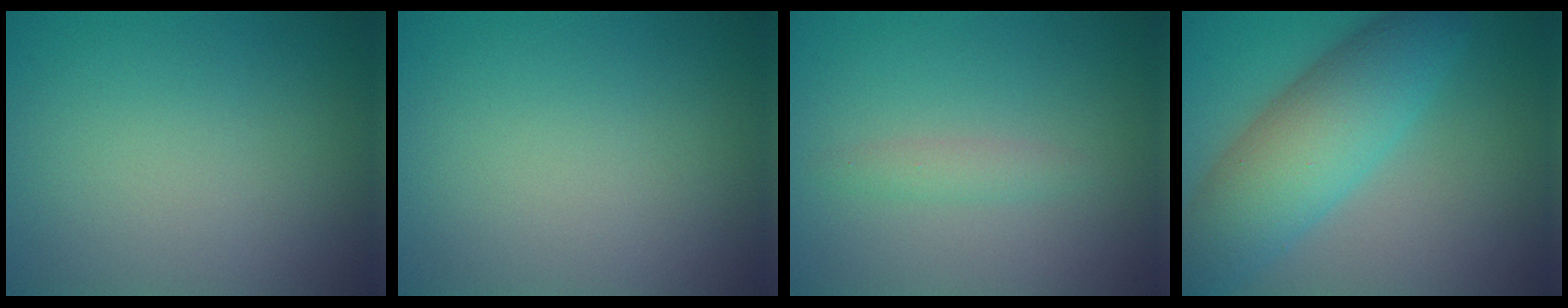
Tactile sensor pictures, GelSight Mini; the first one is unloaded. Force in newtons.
{"total": 0.0}
{"total": 1.2, "press": 1.2, "slide": 0.0}
{"total": 7.7, "press": 7.7, "slide": 0.2}